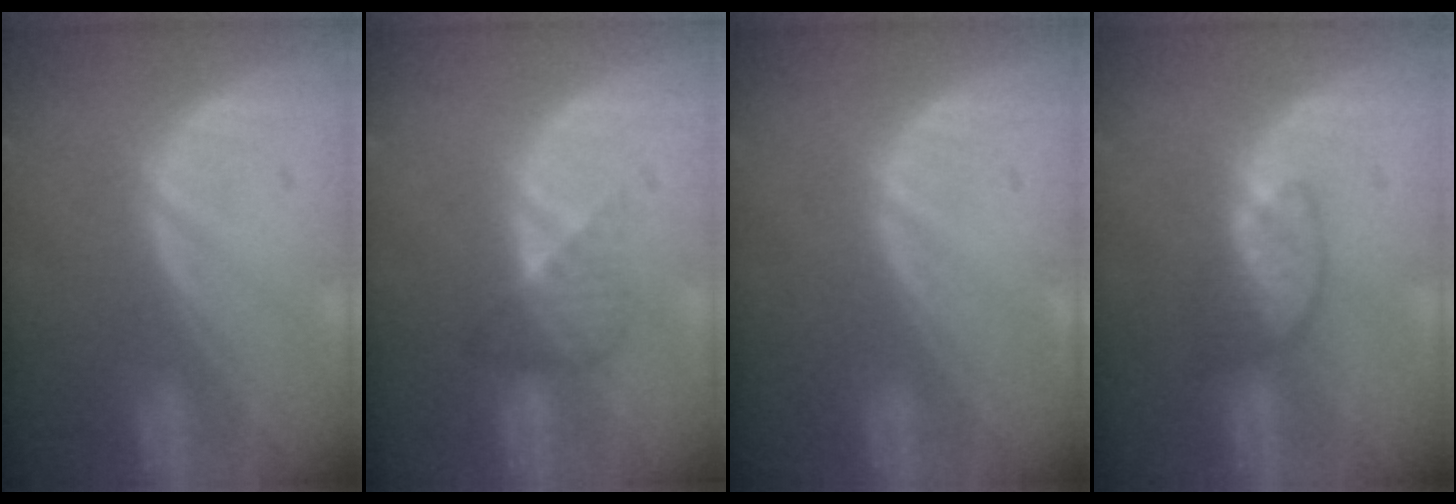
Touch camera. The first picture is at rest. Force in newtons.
{"total": 3.3, "press": 3.1, "slide": 1.0}
{"total": 0.0}
{"total": 3.4, "press": 3.4, "slide": 0.5}